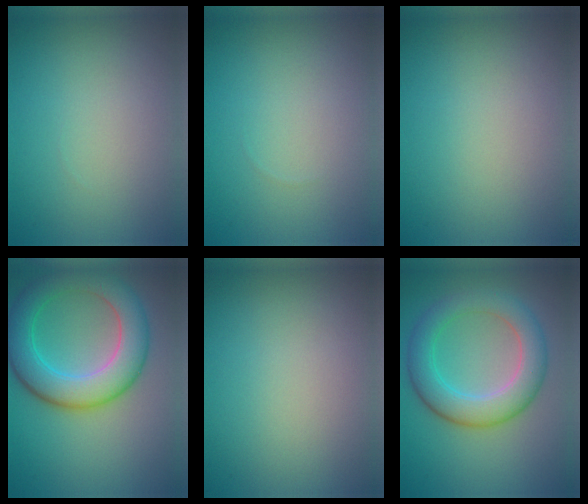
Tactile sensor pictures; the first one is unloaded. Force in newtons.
{"total": 0.0}
{"total": 0.0}
{"total": 7.4, "press": 7.4, "slide": 0.4}
{"total": 0.0}
{"total": 5.7, "press": 5.7, "slide": 0.1}